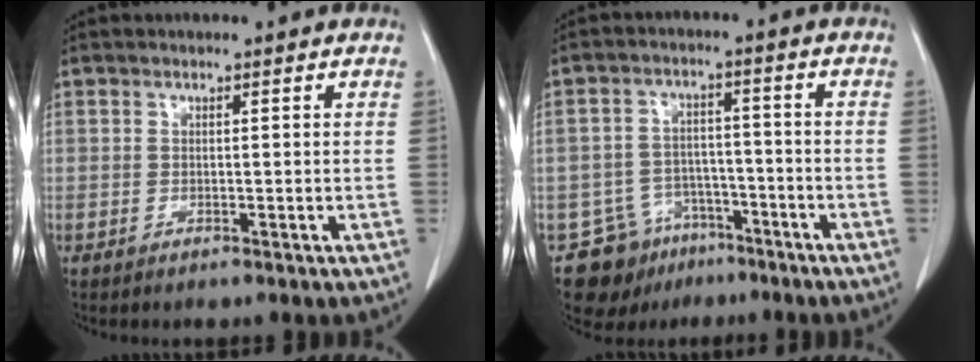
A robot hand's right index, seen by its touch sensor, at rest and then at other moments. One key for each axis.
{"total": 9.1, "fx": -6.0, "fy": 6.7, "fz": 1.4, "tx": -0.026, "ty": 0.022, "tz": -0.086}